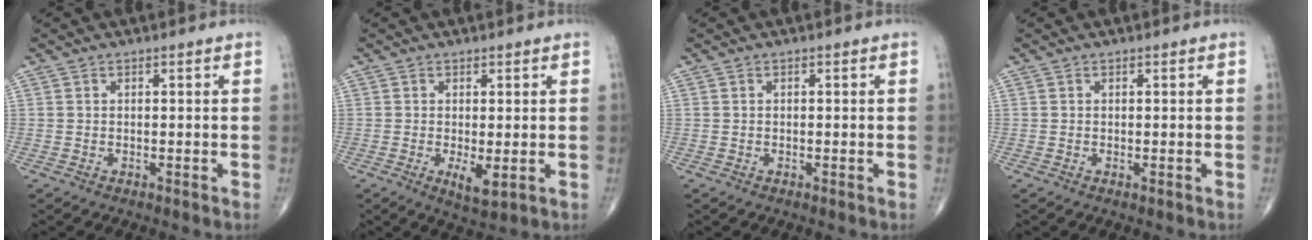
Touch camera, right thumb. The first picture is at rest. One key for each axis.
{"total": 3.8, "fx": -0.6, "fy": 1.3, "fz": 3.5, "tx": -0.058, "ty": -0.012, "tz": -0.005}
{"total": 0.0}
{"total": 0.0}